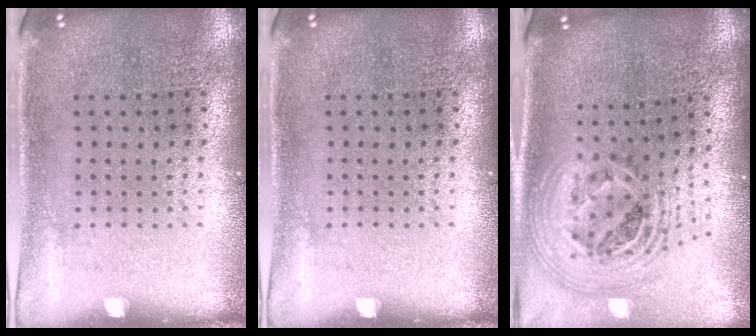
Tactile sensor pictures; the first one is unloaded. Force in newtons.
{"total": 0.0}
{"total": 2.5, "press": 1.8, "slide": 1.7}